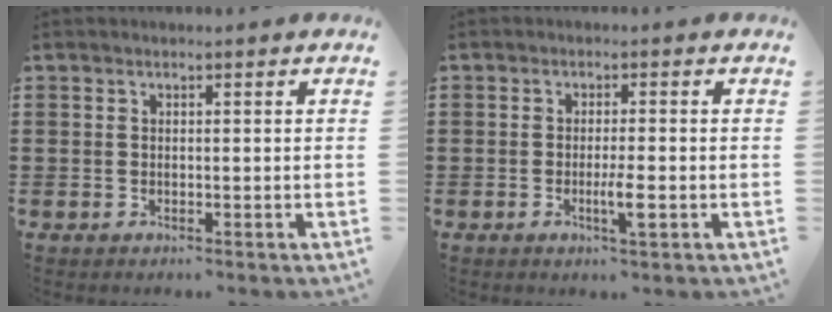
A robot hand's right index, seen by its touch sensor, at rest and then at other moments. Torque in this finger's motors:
{"motor_torque": [1.15, 0.19, 0.11, 0.08]}